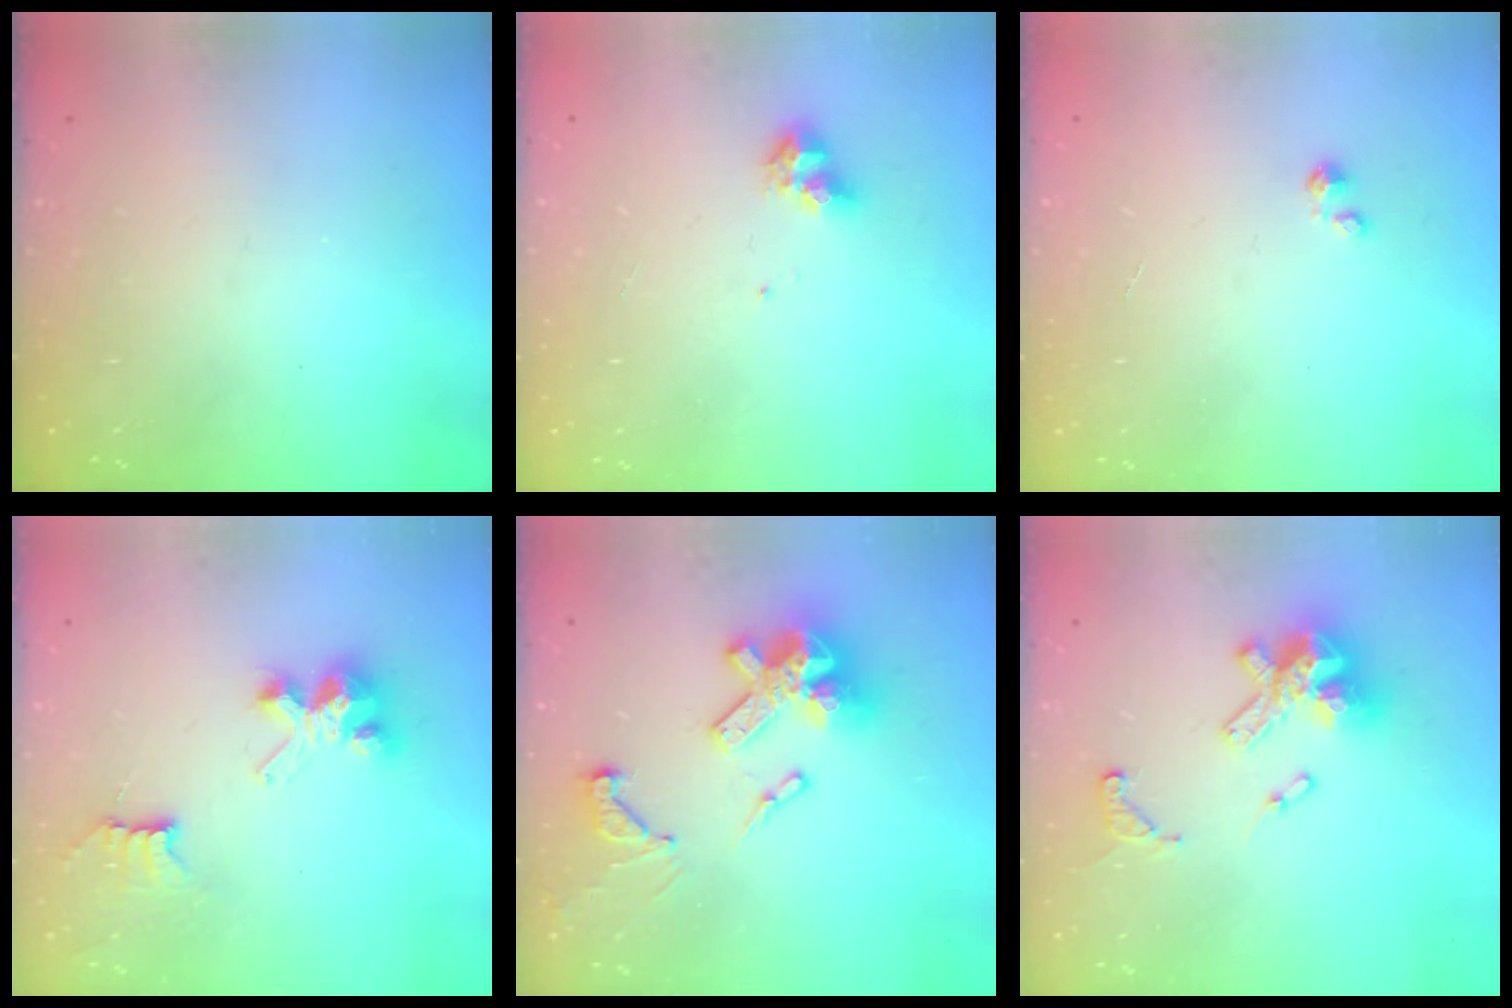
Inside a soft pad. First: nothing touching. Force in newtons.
{"total": 6.1, "press": 6.1, "slide": 1.0}
{"total": 0.0}
{"total": 7.0, "press": 7.0, "slide": 0.2}
{"total": 18.8, "press": 18.8, "slide": 1.6}
{"total": 15.0, "press": 14.9, "slide": 1.9}